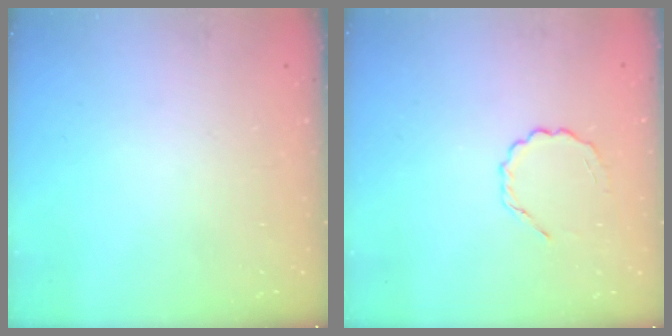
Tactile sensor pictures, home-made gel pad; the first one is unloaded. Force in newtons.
{"total": 2.5, "press": 2.3, "slide": 0.9}